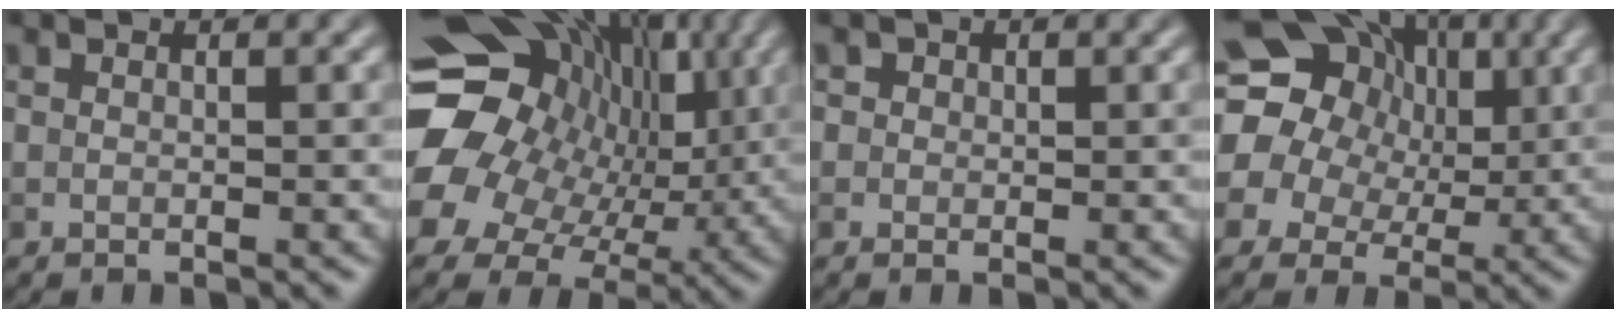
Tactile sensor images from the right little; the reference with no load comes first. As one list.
[{"total": 15.9, "force": [3.2, 13.3, 8.3], "torque": [-0.164, 0.004, 0.054]}, {"total": 1.2, "force": [0.5, 1.1, 0.3], "torque": [0.001, 0.001, 0.000]}, {"total": 18.1, "force": [4.1, 15.9, 7.7], "torque": [-0.160, 0.031, 0.036]}]